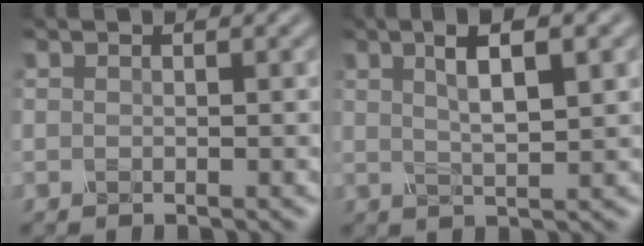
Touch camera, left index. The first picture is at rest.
{"total": 5.0, "force": [1.7, 1.2, 4.6], "torque": [-0.081, 0.005, 0.035]}